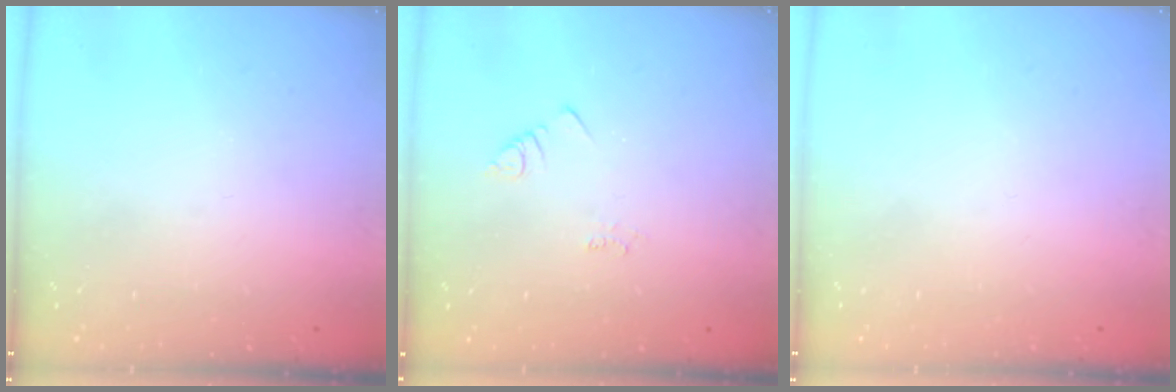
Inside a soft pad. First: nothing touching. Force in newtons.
{"total": 2.2, "press": 2.1, "slide": 0.4}
{"total": 1.8, "press": 1.7, "slide": 0.1}